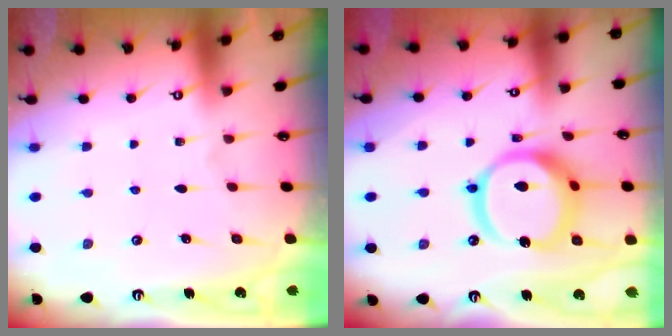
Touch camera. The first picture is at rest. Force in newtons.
{"total": 16.9, "press": 16.8, "slide": 2.0}